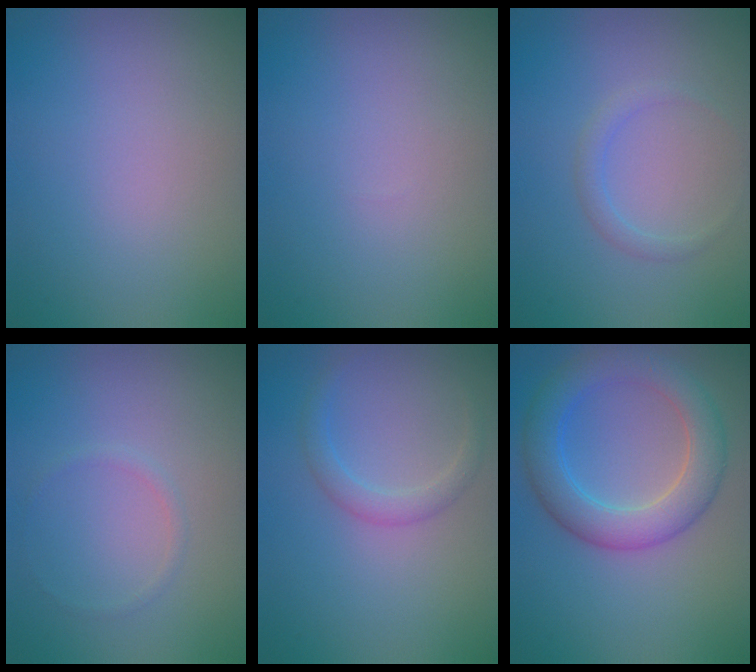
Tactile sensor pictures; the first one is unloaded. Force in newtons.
{"total": 0.0}
{"total": 1.2, "press": 1.2, "slide": 0.0}
{"total": 0.7, "press": 0.7, "slide": 0.1}
{"total": 1.7, "press": 1.7, "slide": 0.1}
{"total": 5.5, "press": 5.5, "slide": 0.3}